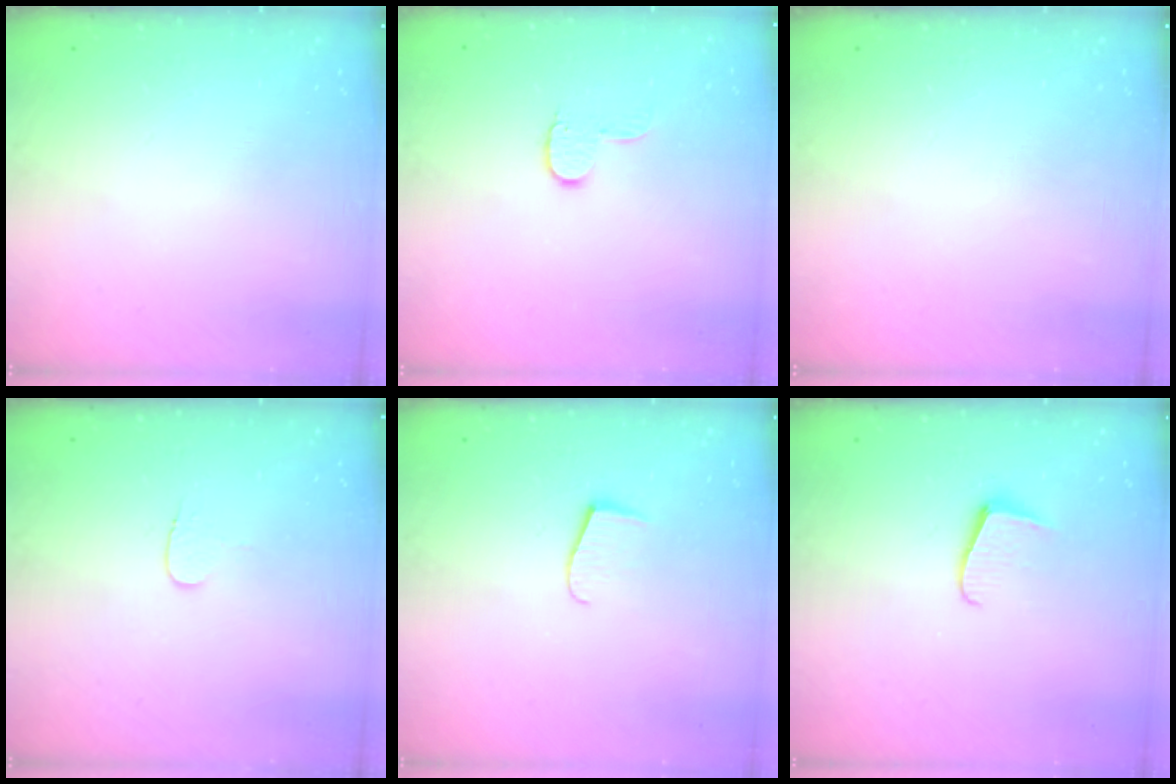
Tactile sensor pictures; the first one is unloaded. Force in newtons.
{"total": 6.1, "press": 6.1, "slide": 0.4}
{"total": 0.0}
{"total": 3.5, "press": 3.5, "slide": 0.4}
{"total": 5.9, "press": 5.9, "slide": 0.4}
{"total": 5.7, "press": 5.7, "slide": 0.6}